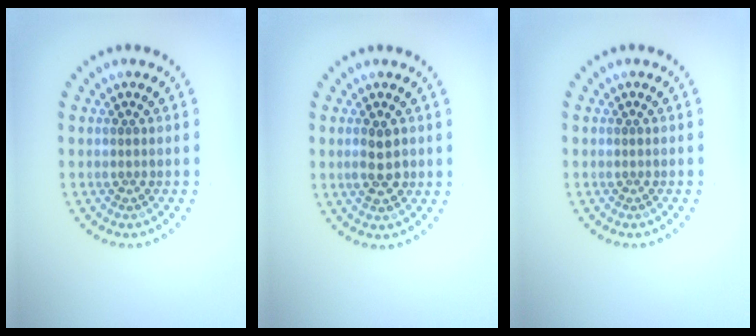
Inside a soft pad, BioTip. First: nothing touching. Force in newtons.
{"total": 2.5, "press": 2.4, "slide": 0.4}
{"total": 0.0}